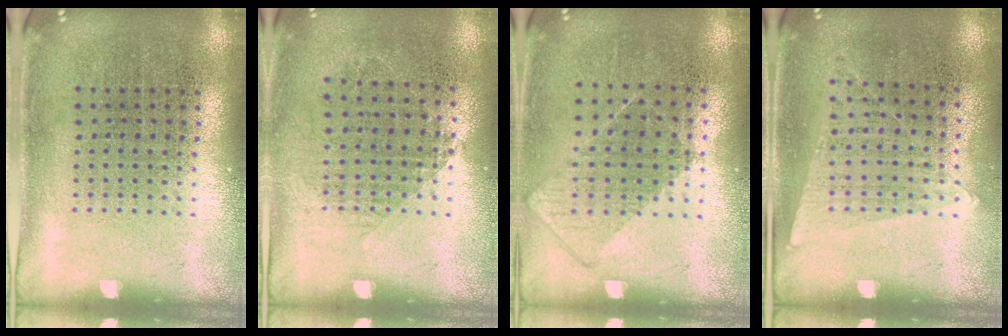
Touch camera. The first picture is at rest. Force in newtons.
{"total": 0.9, "press": 0.8, "slide": 0.3}
{"total": 0.9, "press": 0.7, "slide": 0.5}
{"total": 1.3, "press": 1.1, "slide": 0.6}